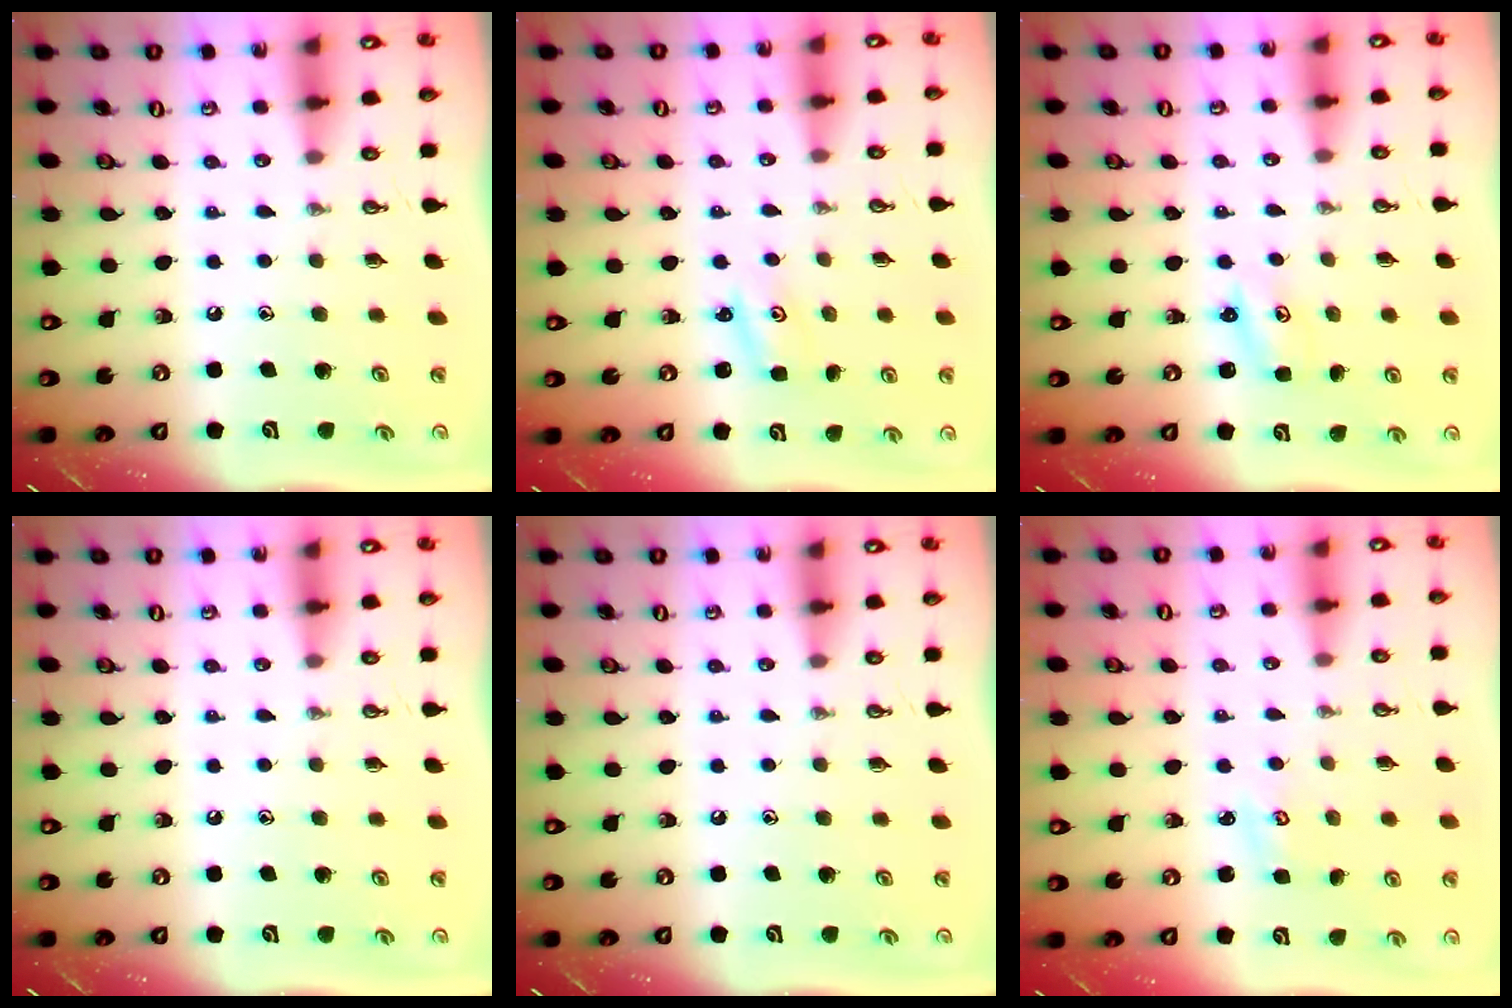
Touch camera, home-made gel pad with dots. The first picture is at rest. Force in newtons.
{"total": 2.2, "press": 2.2, "slide": 0.3}
{"total": 1.8, "press": 1.8, "slide": 0.2}
{"total": 0.0}
{"total": 0.0}
{"total": 2.6, "press": 2.6, "slide": 0.3}